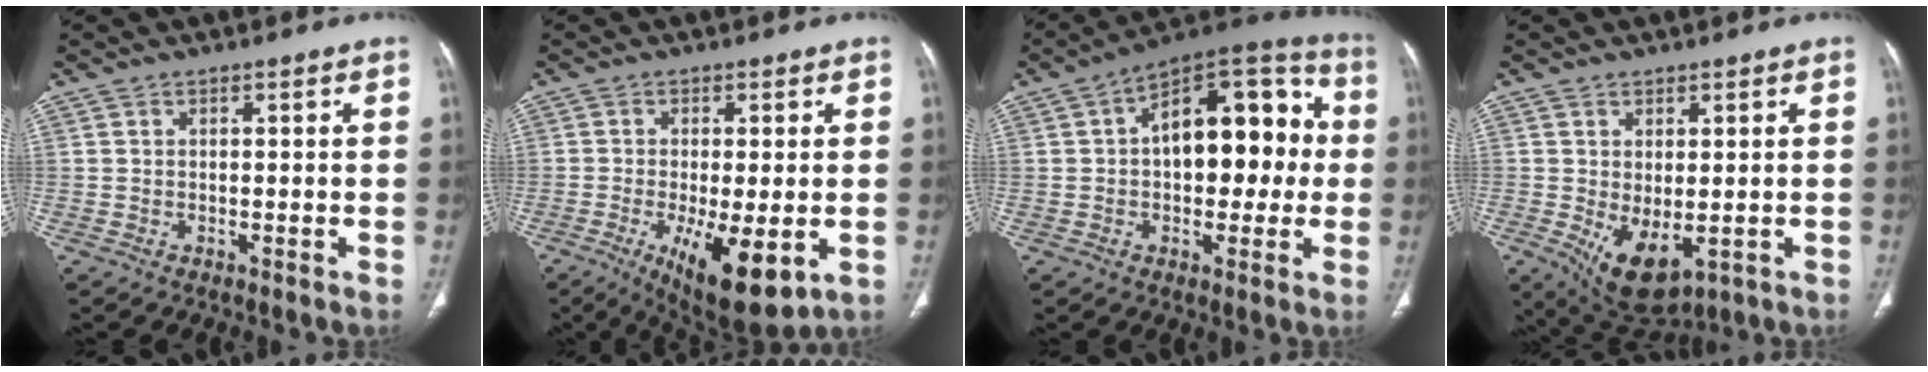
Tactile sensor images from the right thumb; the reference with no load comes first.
{"total": 13.1, "force": [-4.2, 4.5, 11.6], "torque": [-0.183, -0.021, -0.051]}
{"total": 20.0, "force": [1.5, 11.3, 16.5], "torque": [-0.193, 0.045, 0.015]}
{"total": 8.8, "force": [-1.8, 4.7, 7.2], "torque": [-0.110, -0.013, -0.004]}